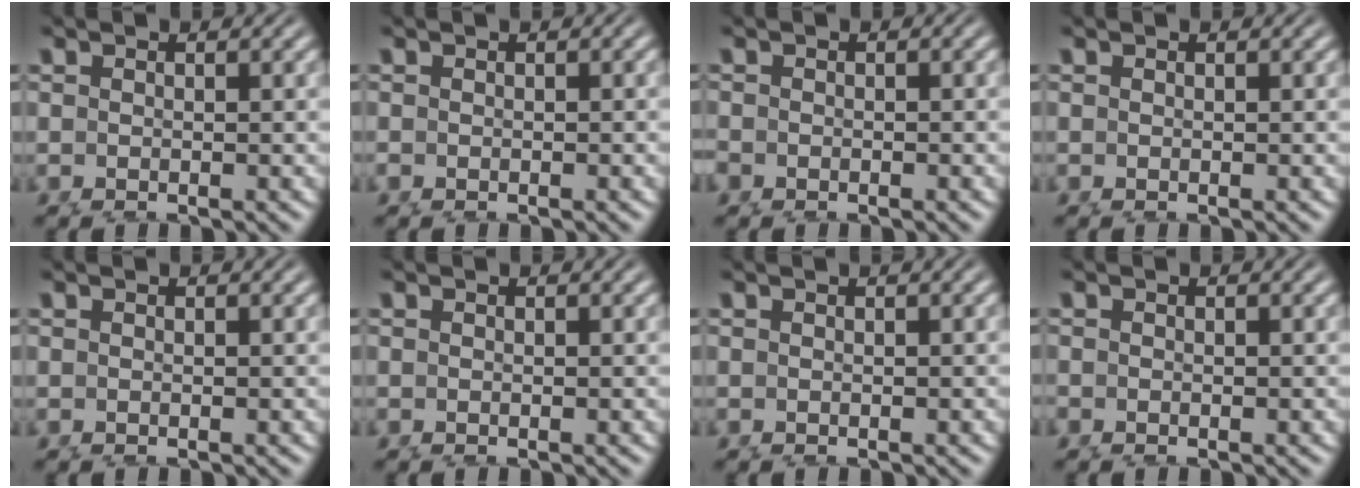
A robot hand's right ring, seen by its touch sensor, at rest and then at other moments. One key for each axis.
{"total": 0.7, "fx": -0.6, "fy": 0.3, "fz": 0.2, "tx": -0.010, "ty": -0.007, "tz": -0.007}
{"total": 1.8, "fx": -1.3, "fy": 1.2, "fz": 0.3, "tx": -0.018, "ty": -0.014, "tz": -0.017}
{"total": 0.0}
{"total": 0.0}
{"total": 0.0}
{"total": 0.0}
{"total": 0.7, "fx": -0.5, "fy": 0.5, "fz": 0.1, "tx": -0.007, "ty": -0.006, "tz": -0.008}